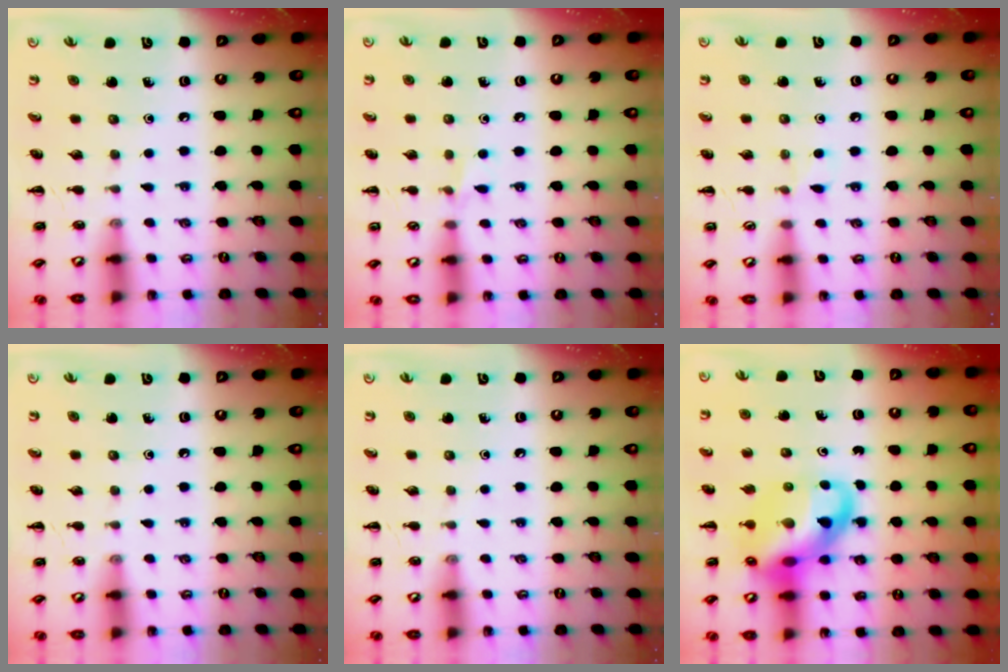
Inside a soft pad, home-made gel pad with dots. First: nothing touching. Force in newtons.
{"total": 3.6, "press": 3.5, "slide": 1.1}
{"total": 4.4, "press": 4.1, "slide": 1.6}
{"total": 0.0}
{"total": 0.0}
{"total": 14.7, "press": 14.2, "slide": 3.7}